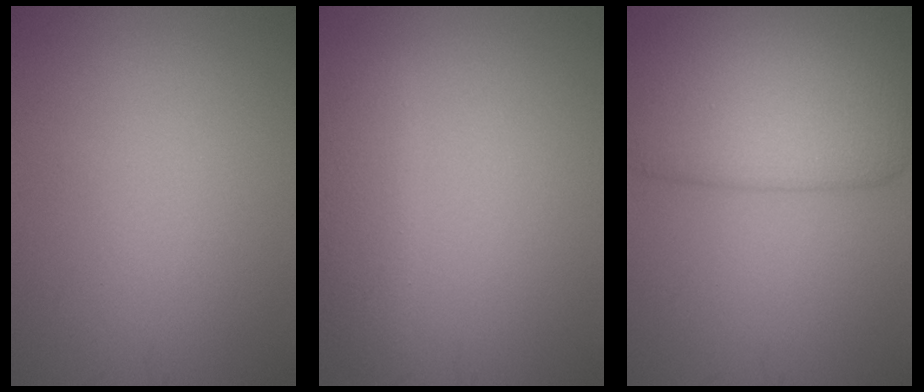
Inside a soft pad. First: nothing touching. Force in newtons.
{"total": 2.8, "press": 2.8, "slide": 0.3}
{"total": 7.5, "press": 7.5, "slide": 0.7}